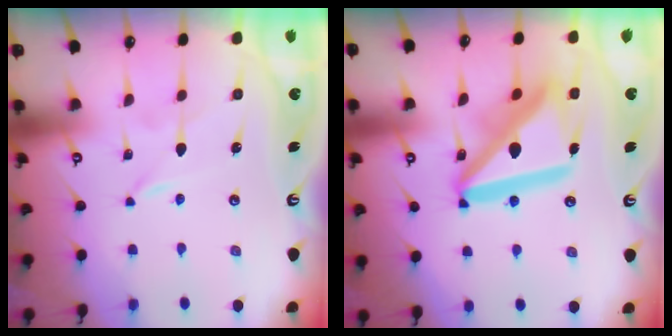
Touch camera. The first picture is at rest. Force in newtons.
{"total": 19.3, "press": 19.2, "slide": 2.3}